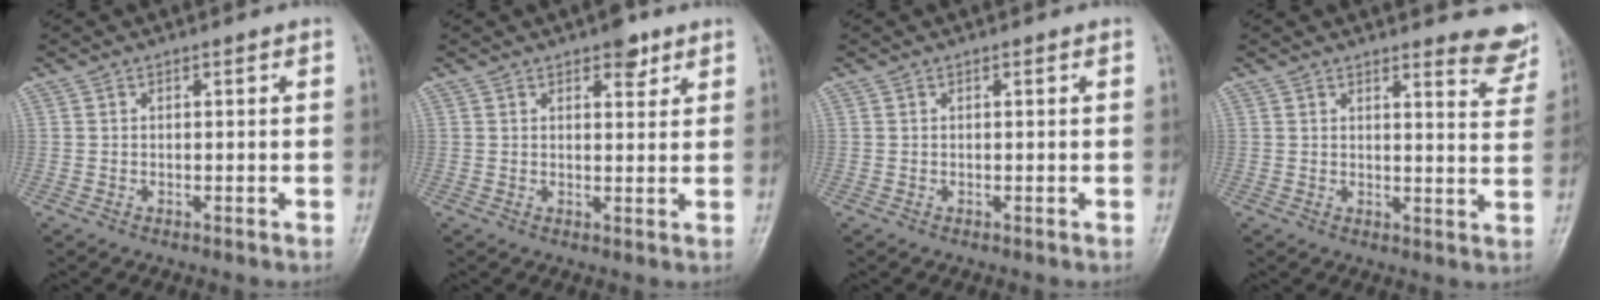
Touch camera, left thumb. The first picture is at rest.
{"total": 4.0, "force": [2.6, 1.9, 2.4], "torque": [-0.015, -0.011, 0.033]}
{"total": 0.0}
{"total": 6.6, "force": [6.1, 1.4, 2.2], "torque": [-0.003, -0.051, 0.055]}